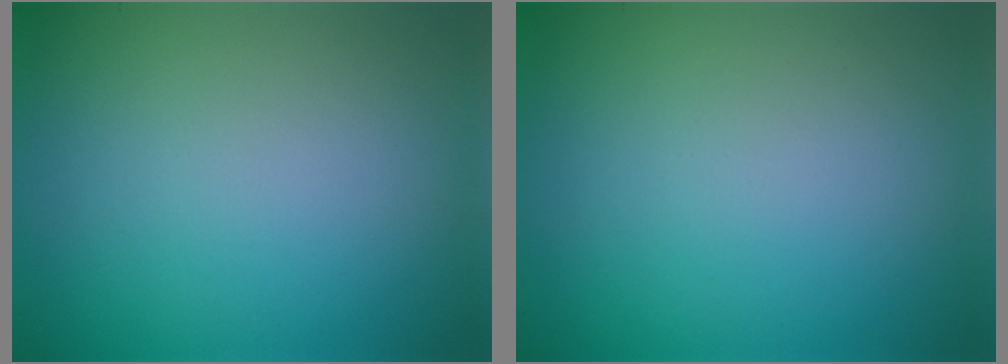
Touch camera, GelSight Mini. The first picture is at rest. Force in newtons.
{"total": 0.0}